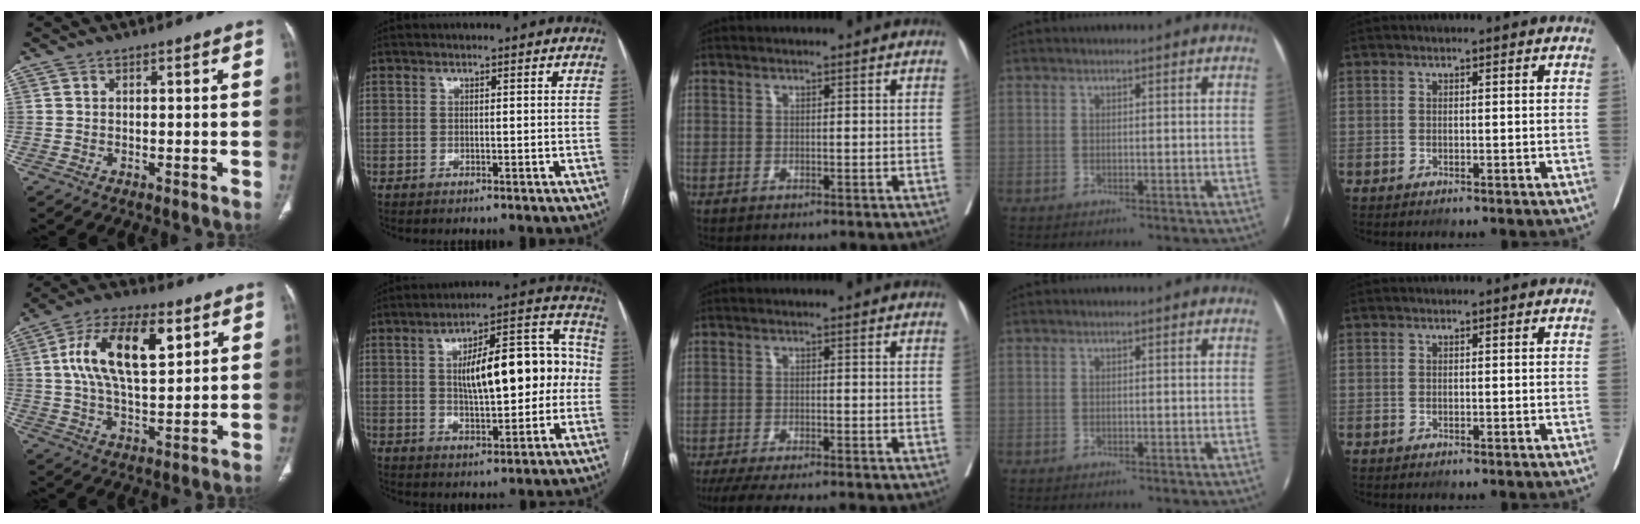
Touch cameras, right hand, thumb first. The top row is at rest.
{"thumb": {"total": 16.5, "force": [5.2, 7.7, 13.6], "torque": [-0.234, 0.000, 0.091]}, "index": {"total": 15.9, "force": [0.8, 5.5, 15.0], "torque": [-0.217, 0.045, 0.017]}, "middle": {"total": 11.2, "force": [-9.9, 0.7, 5.3], "torque": [-0.064, -0.018, -0.142]}}